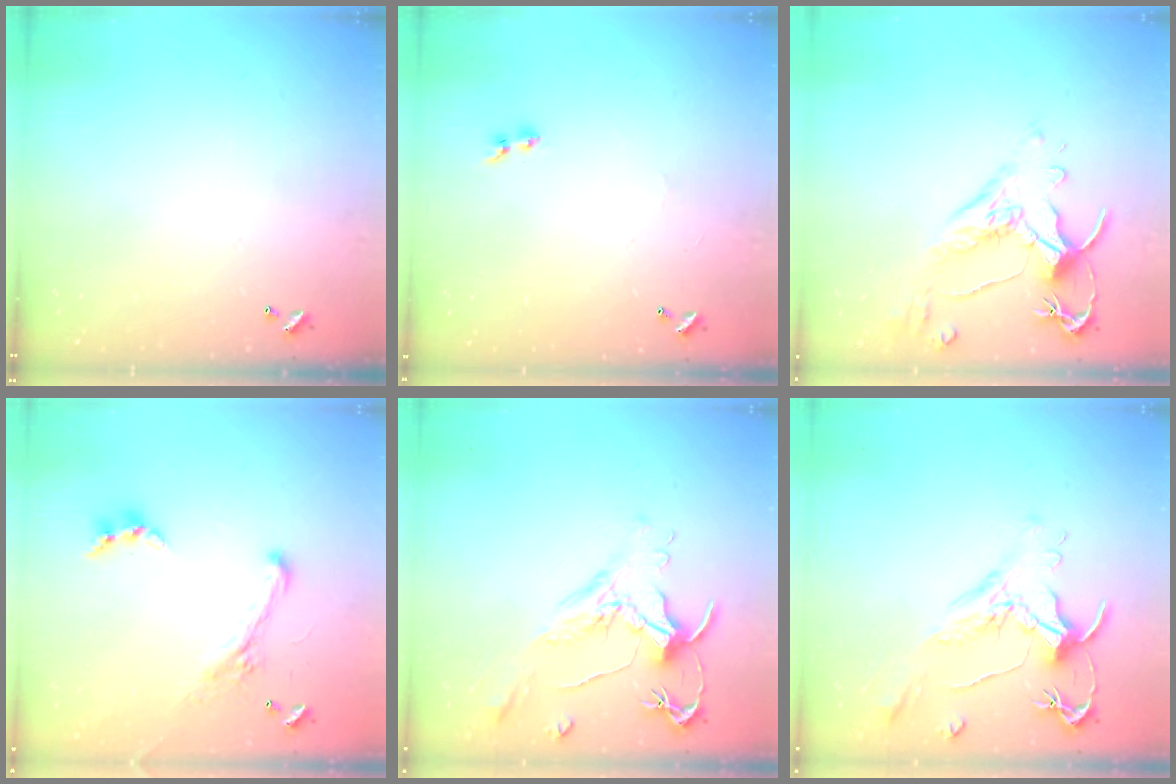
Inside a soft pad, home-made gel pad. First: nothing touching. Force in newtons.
{"total": 1.3, "press": 1.1, "slide": 0.7}
{"total": 2.6, "press": 2.2, "slide": 1.3}
{"total": 1.9, "press": 1.3, "slide": 1.4}
{"total": 1.6, "press": 1.4, "slide": 0.7}
{"total": 1.6, "press": 1.4, "slide": 0.7}